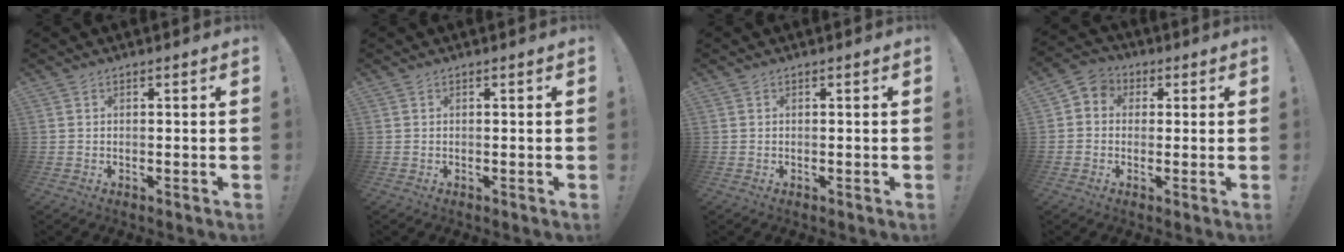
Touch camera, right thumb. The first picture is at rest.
{"total": 0.0}
{"total": 0.0}
{"total": 4.3, "force": [-0.6, 4.0, 1.6], "torque": [-0.027, 0.015, -0.006]}